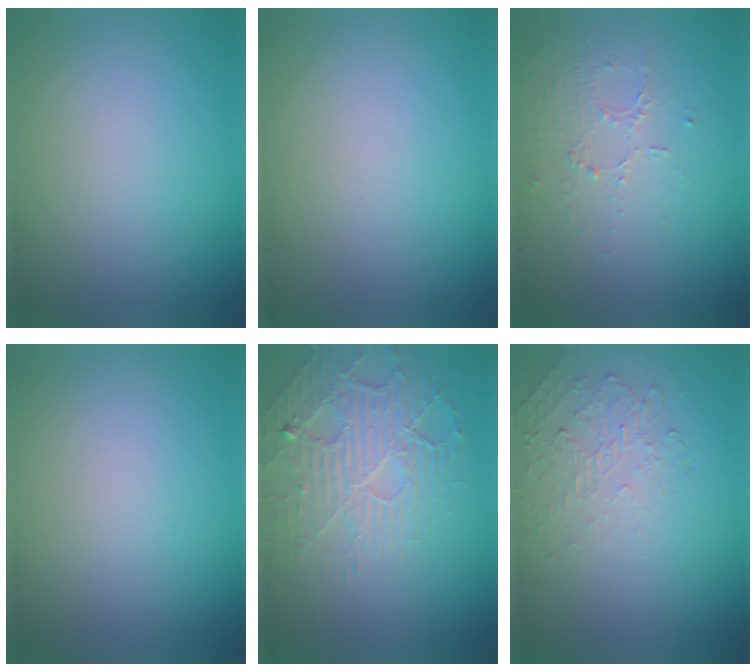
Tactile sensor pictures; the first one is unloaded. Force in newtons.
{"total": 0.0}
{"total": 1.4, "press": 0.8, "slide": 1.2}
{"total": 0.0}
{"total": 4.2, "press": 3.8, "slide": 1.6}
{"total": 2.1, "press": 0.7, "slide": 2.0}